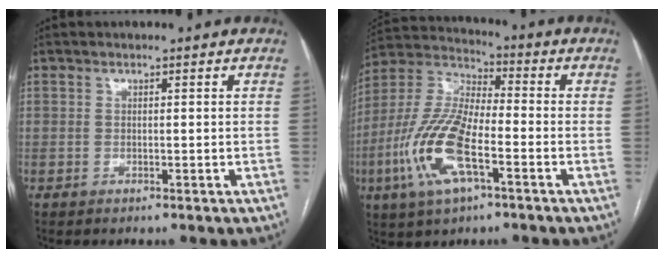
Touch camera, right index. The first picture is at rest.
{"total": 15.1, "force": [-5.3, 4.8, 13.3], "torque": [-0.298, -0.005, -0.100]}